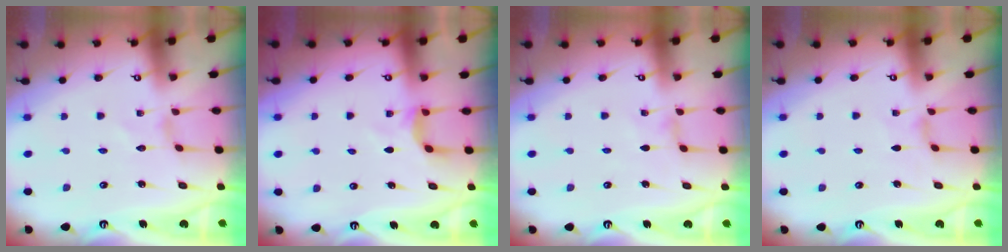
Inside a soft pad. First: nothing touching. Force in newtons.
{"total": 3.7, "press": 3.6, "slide": 0.6}
{"total": 0.6, "press": 0.5, "slide": 0.2}
{"total": 2.9, "press": 2.9, "slide": 0.4}